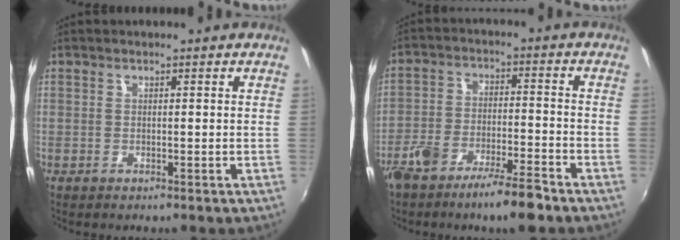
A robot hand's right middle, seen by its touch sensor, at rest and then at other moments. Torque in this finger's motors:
{"motor_torque": [1.19, -0.94, 0.50, 0.15]}